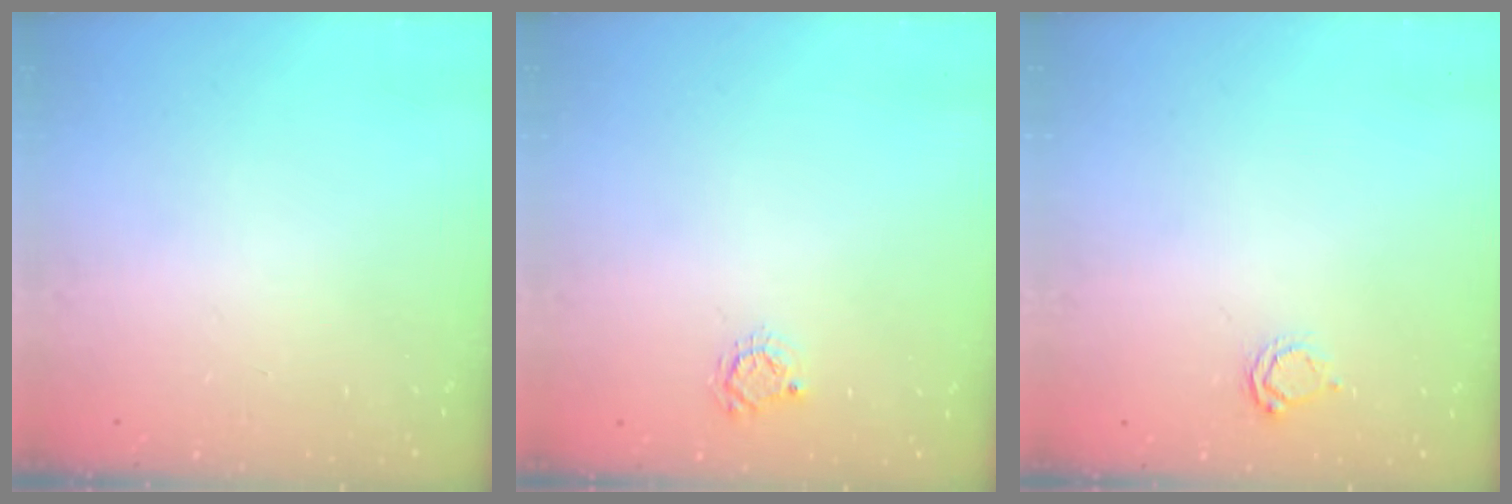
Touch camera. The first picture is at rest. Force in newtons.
{"total": 3.4, "press": 3.3, "slide": 0.4}
{"total": 2.3, "press": 2.3, "slide": 0.2}